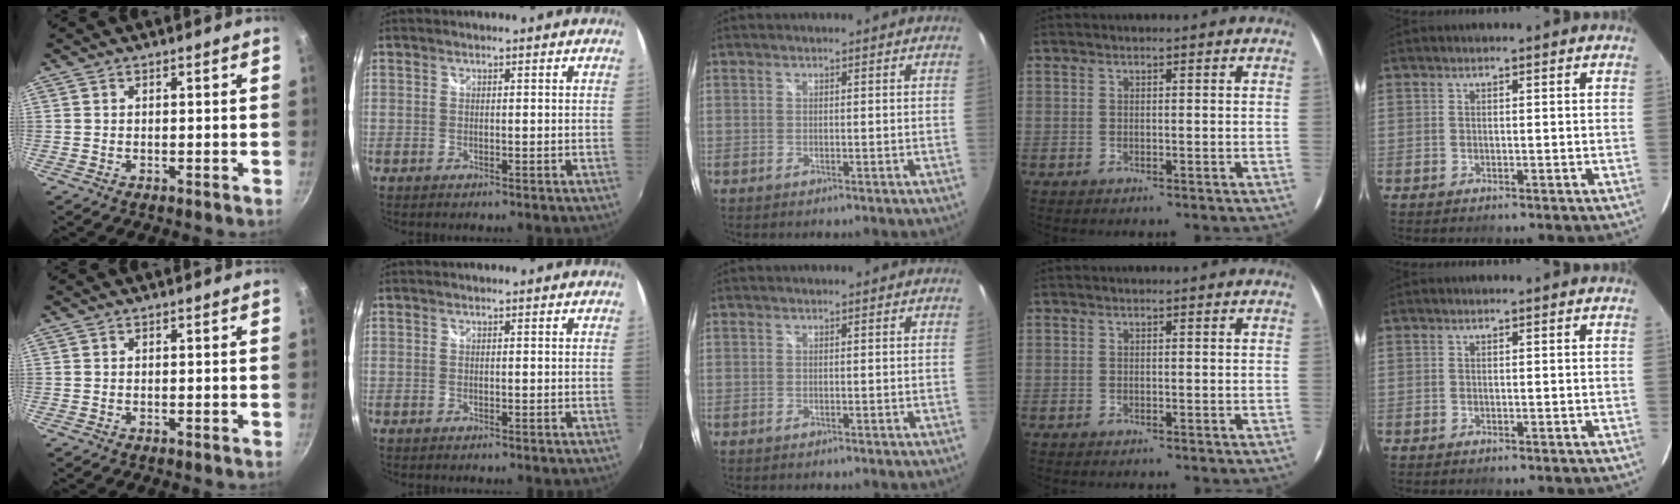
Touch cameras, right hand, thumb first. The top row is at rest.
{}